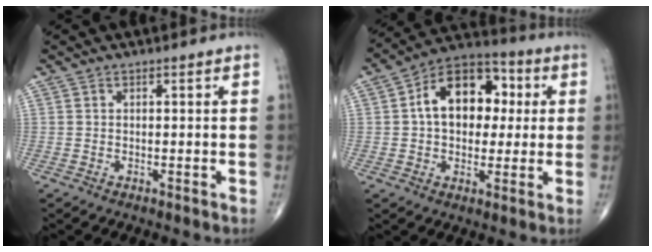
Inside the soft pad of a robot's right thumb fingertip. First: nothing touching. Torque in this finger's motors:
{"motor_torque": [0.58, 3.31, 1.01, 0.05, 0.11]}